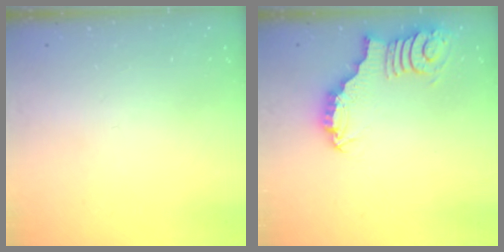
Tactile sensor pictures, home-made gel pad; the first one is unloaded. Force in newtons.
{"total": 3.0, "press": 3.0, "slide": 0.0}